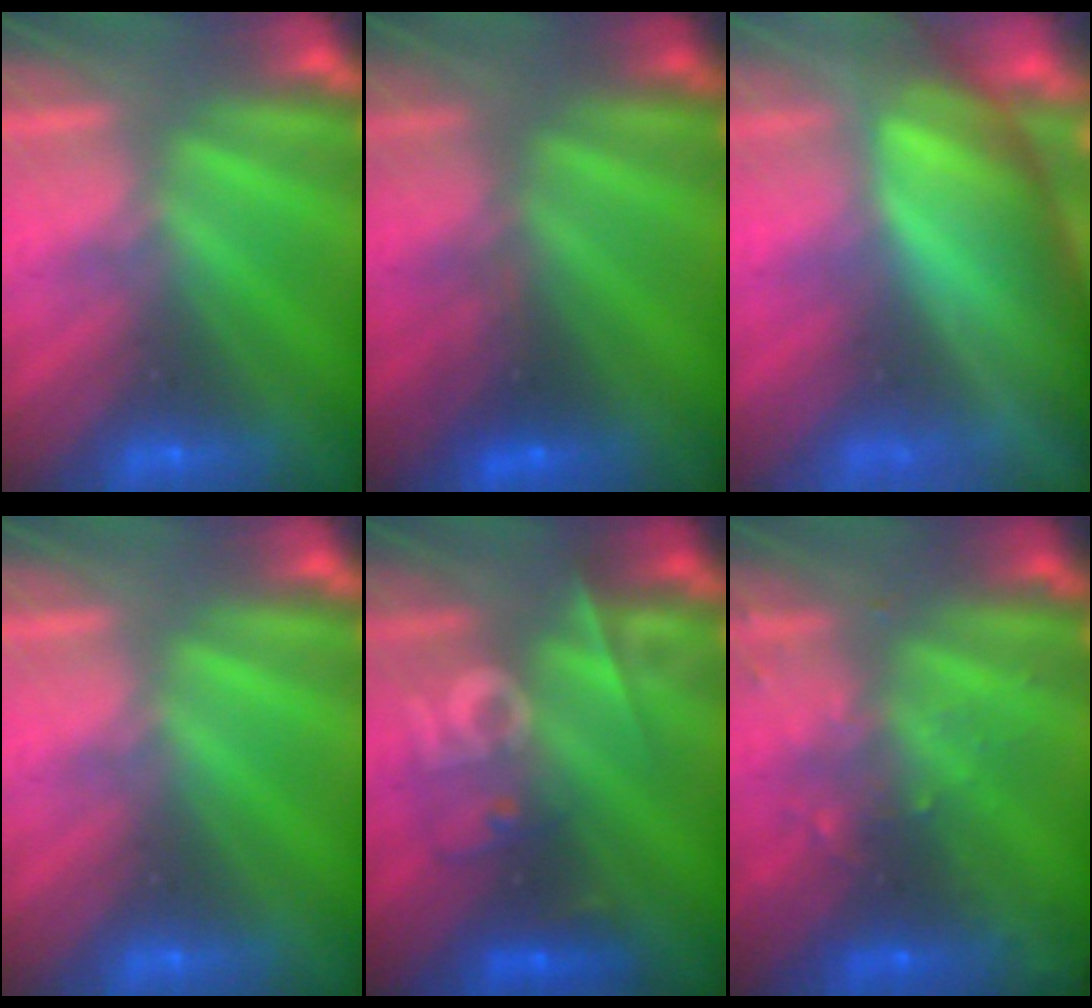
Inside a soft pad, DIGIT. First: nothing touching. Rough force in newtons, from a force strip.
{"total": 5.3}
{"total": 7.3}
{"total": 0.0}
{"total": 2.5}
{"total": 2.9}